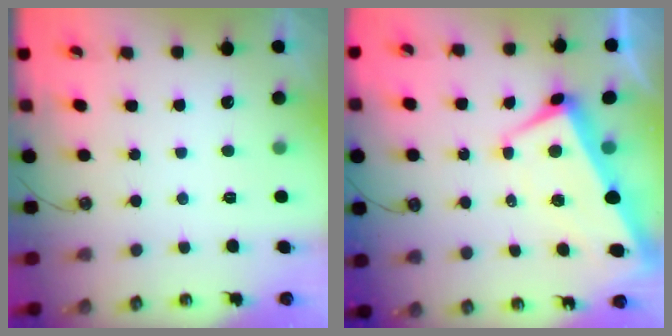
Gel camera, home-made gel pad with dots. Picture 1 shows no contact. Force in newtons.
{"total": 1.4, "press": 1.0, "slide": 0.9}